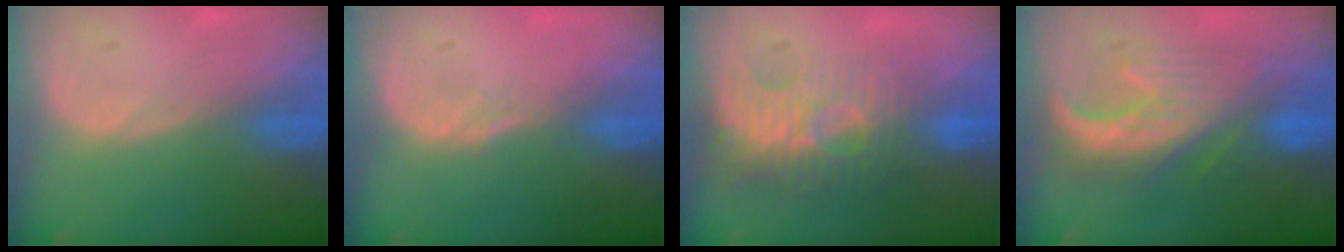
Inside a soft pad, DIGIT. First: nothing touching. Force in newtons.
{"total": 1.5, "press": 1.2, "slide": 0.9}
{"total": 9.8, "press": 8.5, "slide": 4.7}
{"total": 8.8, "press": 8.7, "slide": 0.5}